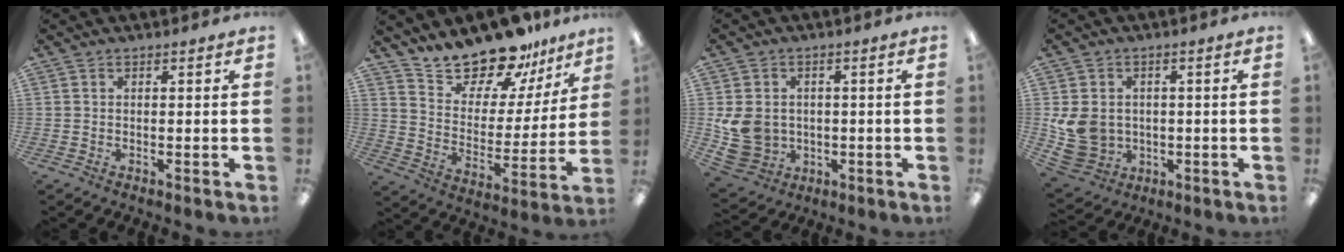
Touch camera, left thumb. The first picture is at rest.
{"total": 16.9, "force": [15.6, 5.5, 3.6], "torque": [-0.068, -0.141, 0.283]}
{"total": 9.6, "force": [-0.3, 8.4, 4.7], "torque": [-0.116, 0.002, -0.001]}
{"total": 9.8, "force": [-0.3, 8.5, 4.8], "torque": [-0.119, 0.001, 0.002]}